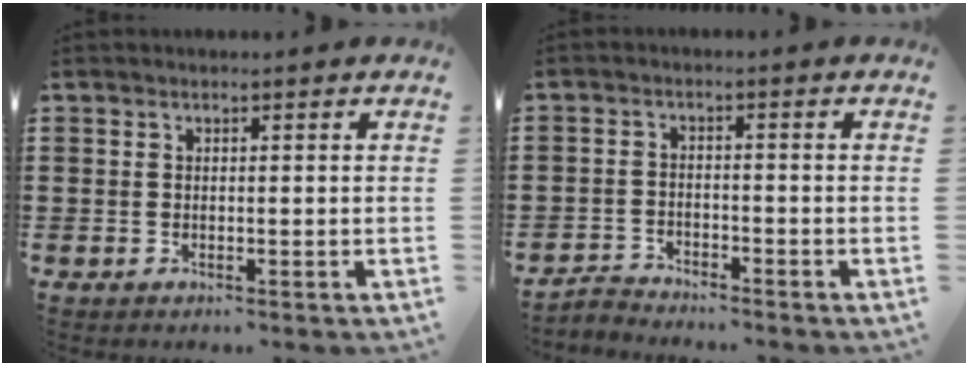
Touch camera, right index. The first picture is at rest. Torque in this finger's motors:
{"motor_torque": [-0.61, -0.64, -0.06, -0.03]}